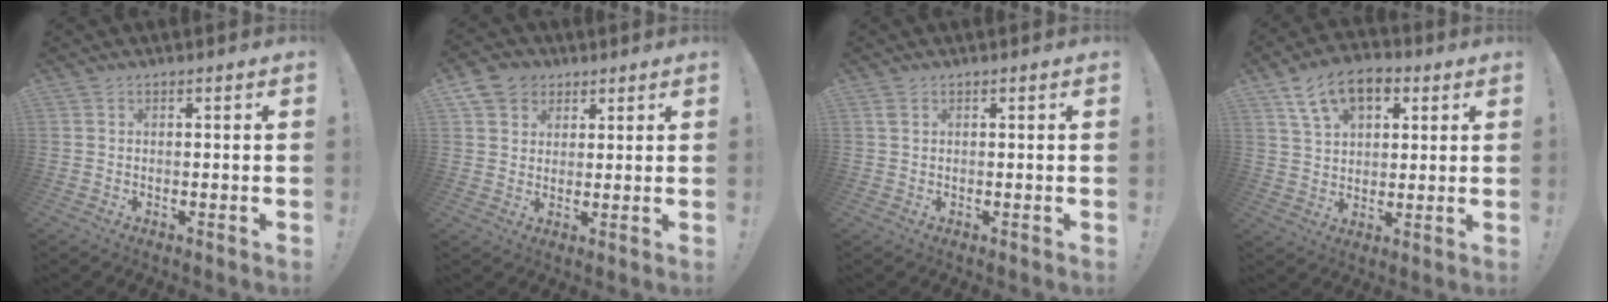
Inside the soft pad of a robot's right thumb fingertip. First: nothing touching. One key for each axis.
{"total": 7.5, "fx": 3.9, "fy": 6.1, "fz": 1.9, "tx": -0.025, "ty": -0.019, "tz": 0.078}
{"total": 1.2, "fx": 0.7, "fy": 0.5, "fz": 0.8, "tx": -0.018, "ty": 0.003, "tz": 0.012}
{"total": 12.9, "fx": 6.0, "fy": 8.3, "fz": 7.8, "tx": -0.123, "ty": -0.013, "tz": 0.116}